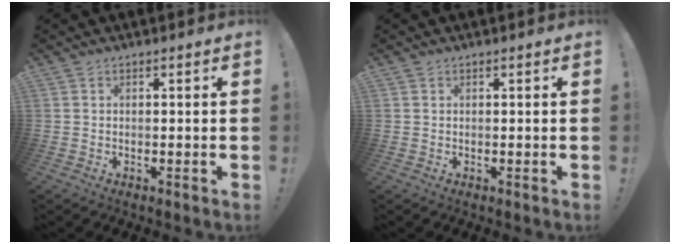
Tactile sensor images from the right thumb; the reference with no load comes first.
{"total": 0.0}